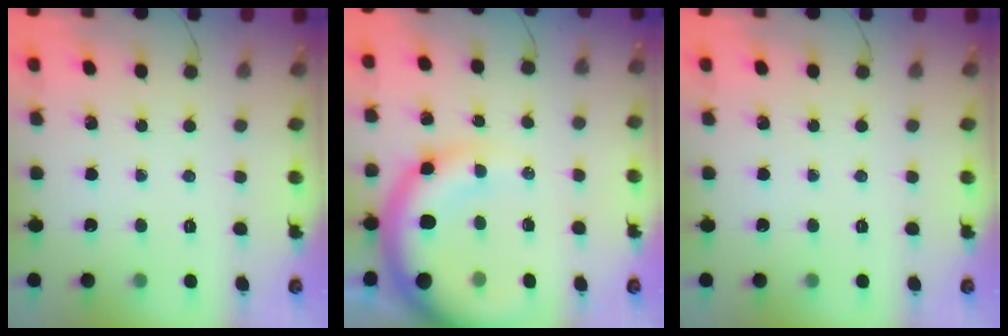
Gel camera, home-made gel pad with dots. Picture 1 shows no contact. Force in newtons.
{"total": 14.0, "press": 13.6, "slide": 3.6}
{"total": 0.0}